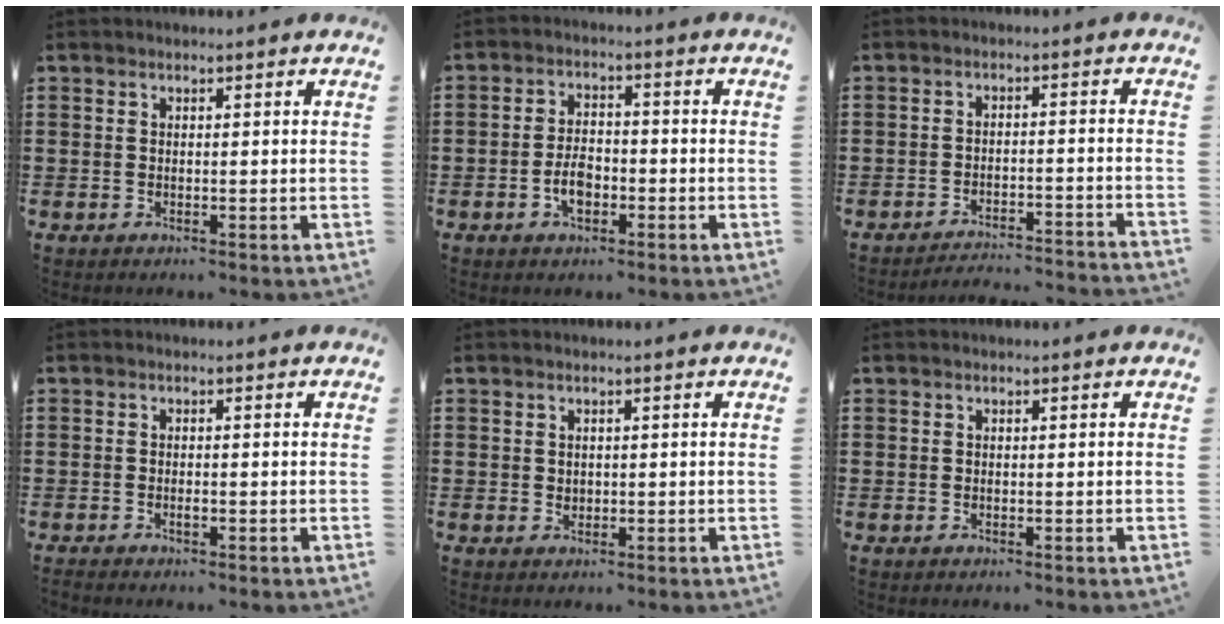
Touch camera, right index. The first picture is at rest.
{"total": 4.3, "force": [-1.7, 2.3, 3.2], "torque": [-0.072, 0.001, -0.035]}
{"total": 3.2, "force": [-3.2, 0.0, 0.4], "torque": [-0.012, 0.001, -0.069]}
{"total": 0.8, "force": [-0.5, 0.2, 0.6], "torque": [-0.013, -0.006, -0.007]}
{"total": 0.9, "force": [0.4, 0.8, 0.2], "torque": [-0.005, 0.004, 0.009]}
{"total": 0.0}